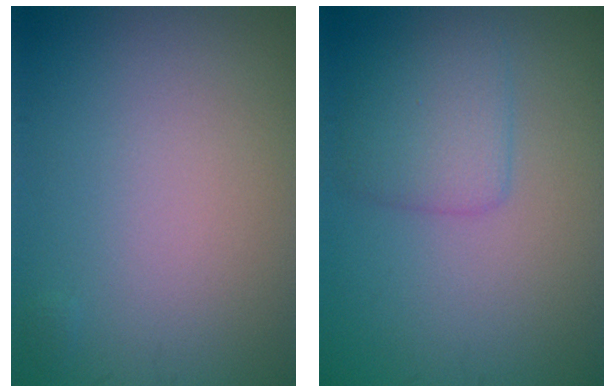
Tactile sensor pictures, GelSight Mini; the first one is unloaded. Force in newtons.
{"total": 2.8, "press": 2.8, "slide": 0.2}